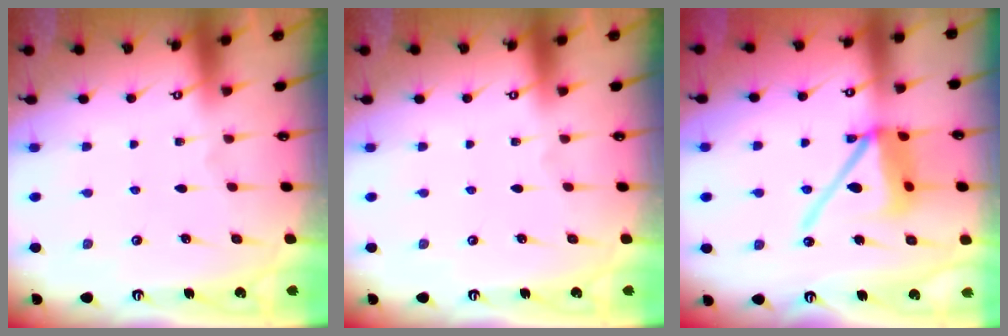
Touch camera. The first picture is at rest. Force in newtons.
{"total": 0.0}
{"total": 13.7, "press": 13.6, "slide": 1.9}